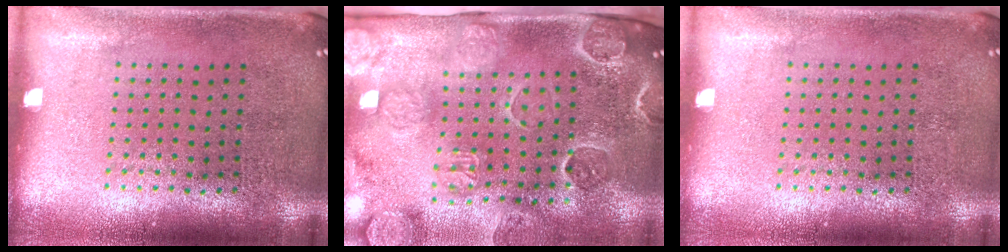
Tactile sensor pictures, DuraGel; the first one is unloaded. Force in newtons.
{"total": 3.3, "press": 3.2, "slide": 0.5}
{"total": 0.0}